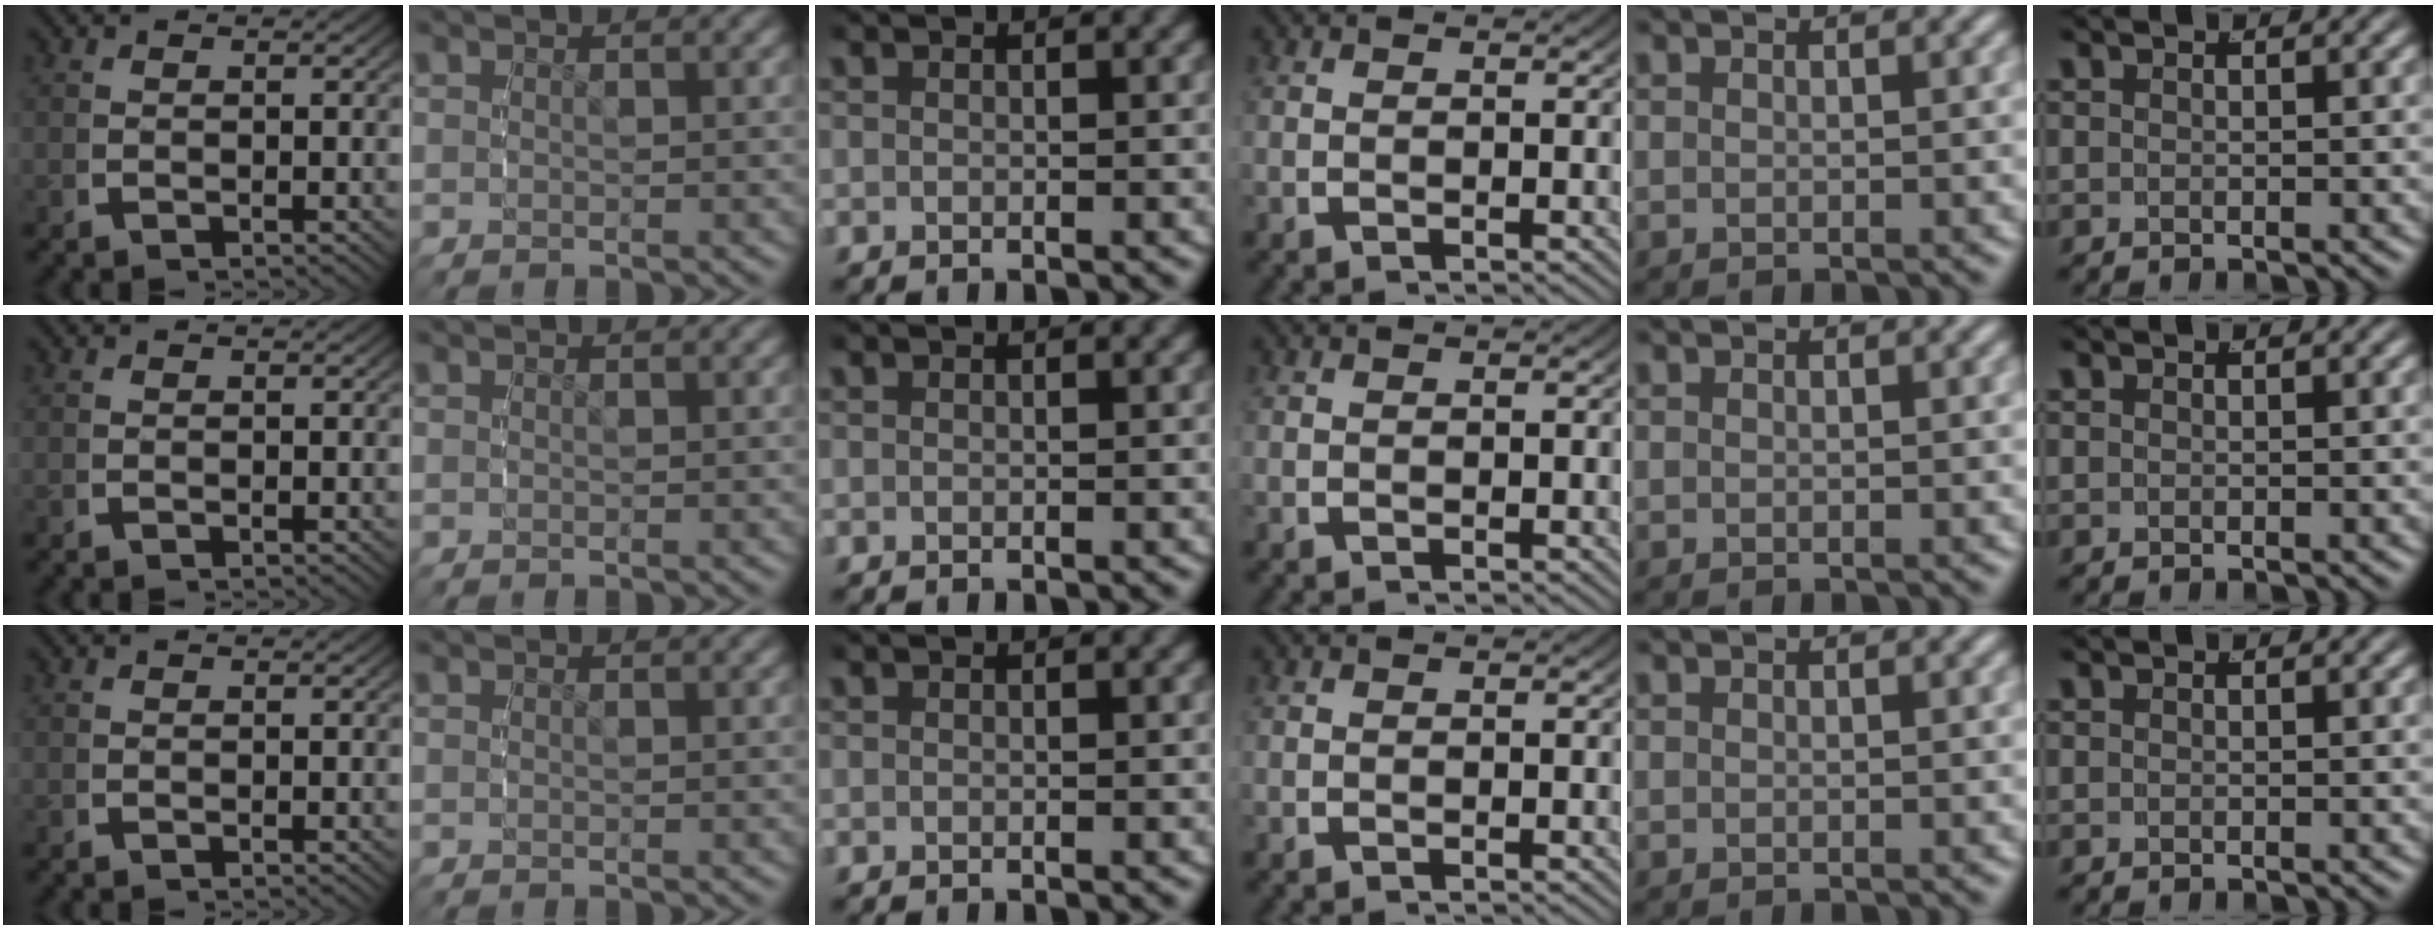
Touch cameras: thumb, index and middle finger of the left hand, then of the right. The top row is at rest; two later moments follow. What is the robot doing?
{"motion": "reach", "object": "glasses case"}